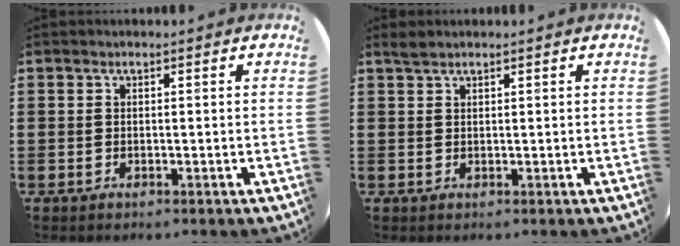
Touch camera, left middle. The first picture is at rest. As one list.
[{"total": 1.0, "force": [1.0, 0.1, 0.4], "torque": [-0.008, 0.003, 0.018]}]